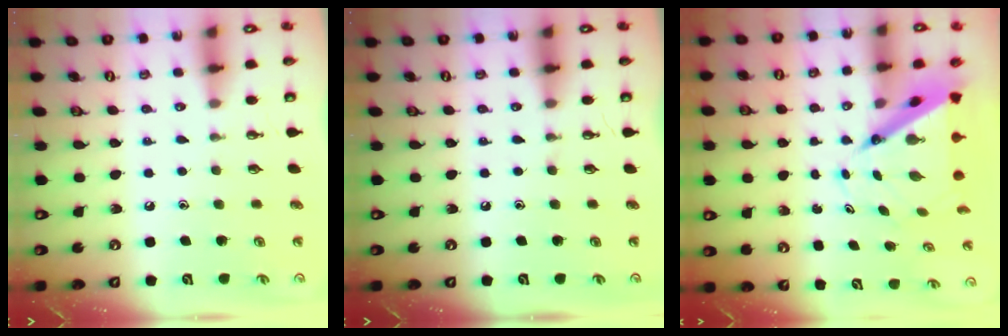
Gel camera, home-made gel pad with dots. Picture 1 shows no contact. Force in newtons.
{"total": 0.0}
{"total": 8.6, "press": 8.5, "slide": 0.8}